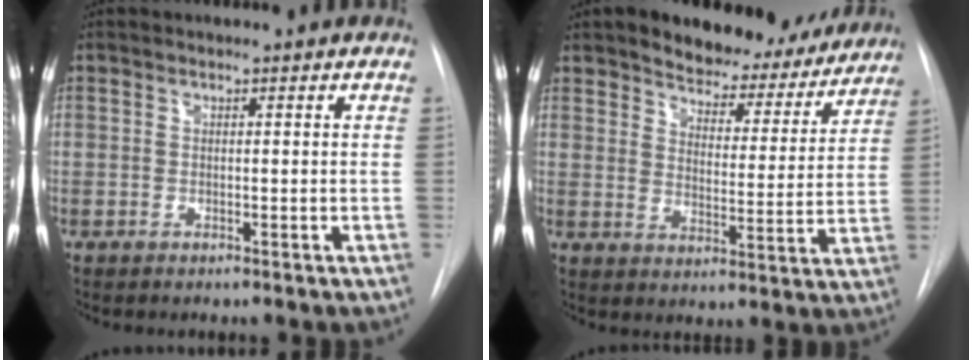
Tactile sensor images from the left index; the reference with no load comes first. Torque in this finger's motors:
{"motor_torque": [0.29, -0.86, 0.75, 0.16]}